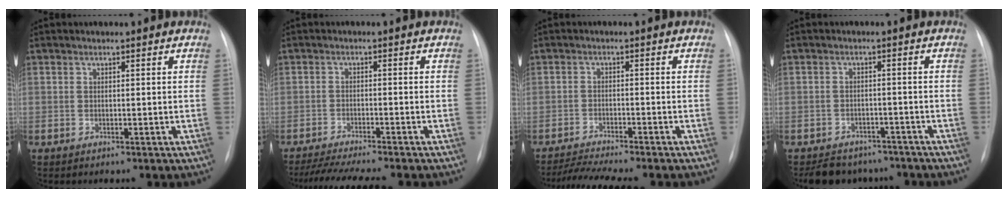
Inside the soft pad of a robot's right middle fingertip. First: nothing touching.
{"total": 10.1, "force": [-8.9, 0.0, 4.8], "torque": [-0.067, -0.015, -0.137]}
{"total": 7.6, "force": [-6.8, -0.5, 3.4], "torque": [-0.053, -0.012, -0.111]}
{"total": 8.9, "force": [-7.7, 4.1, 1.7], "torque": [-0.022, 0.007, -0.099]}